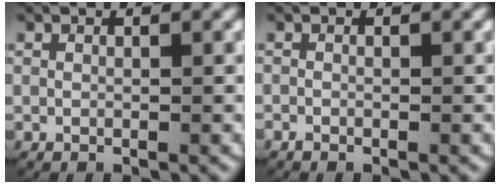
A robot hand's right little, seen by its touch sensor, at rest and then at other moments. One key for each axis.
{"total": 0.7, "fx": -0.6, "fy": 0.3, "fz": 0.2, "tx": -0.005, "ty": -0.003, "tz": -0.013}